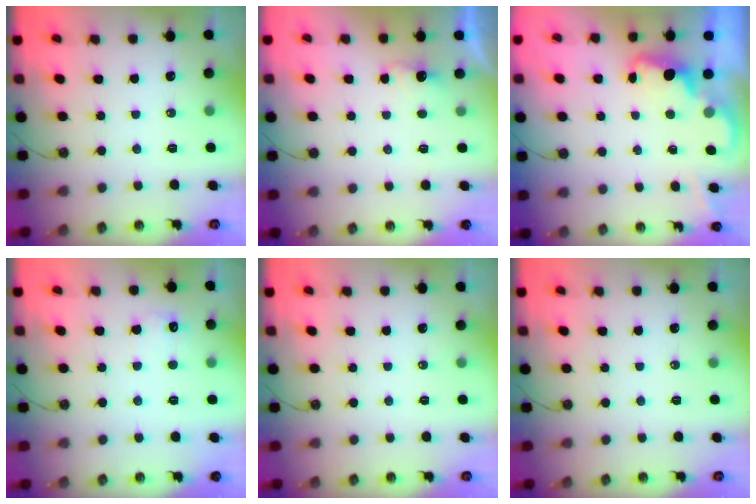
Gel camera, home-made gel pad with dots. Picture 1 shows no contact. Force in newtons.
{"total": 2.8, "press": 2.7, "slide": 0.9}
{"total": 1.9, "press": 1.9, "slide": 0.6}
{"total": 4.7, "press": 4.6, "slide": 1.1}
{"total": 0.0}
{"total": 0.0}